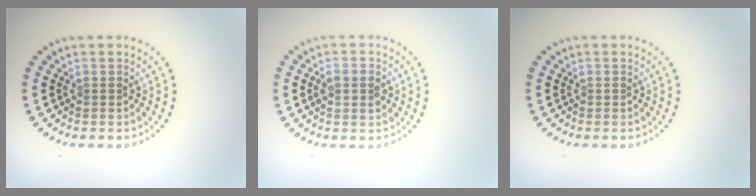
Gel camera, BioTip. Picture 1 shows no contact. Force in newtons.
{"total": 1.9, "press": 1.9, "slide": 0.2}
{"total": 0.0}